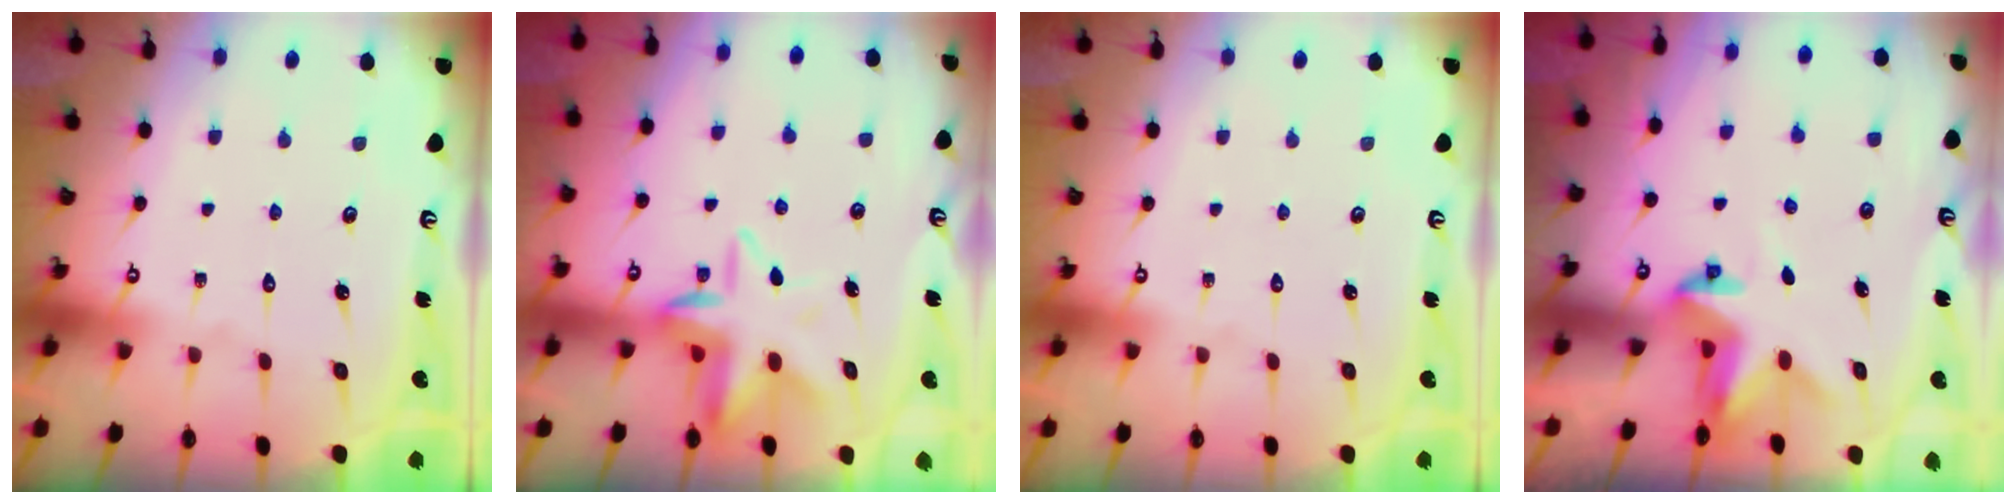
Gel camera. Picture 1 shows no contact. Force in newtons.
{"total": 9.2, "press": 8.8, "slide": 2.6}
{"total": 0.0}
{"total": 3.2, "press": 3.2, "slide": 0.0}